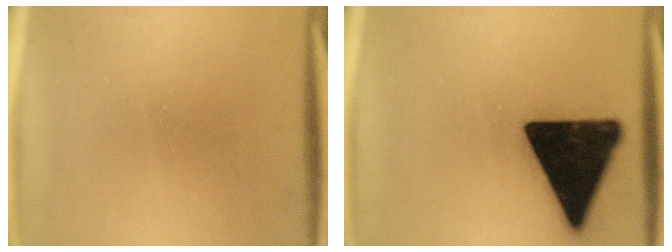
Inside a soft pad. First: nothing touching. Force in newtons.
{"total": 19.9}